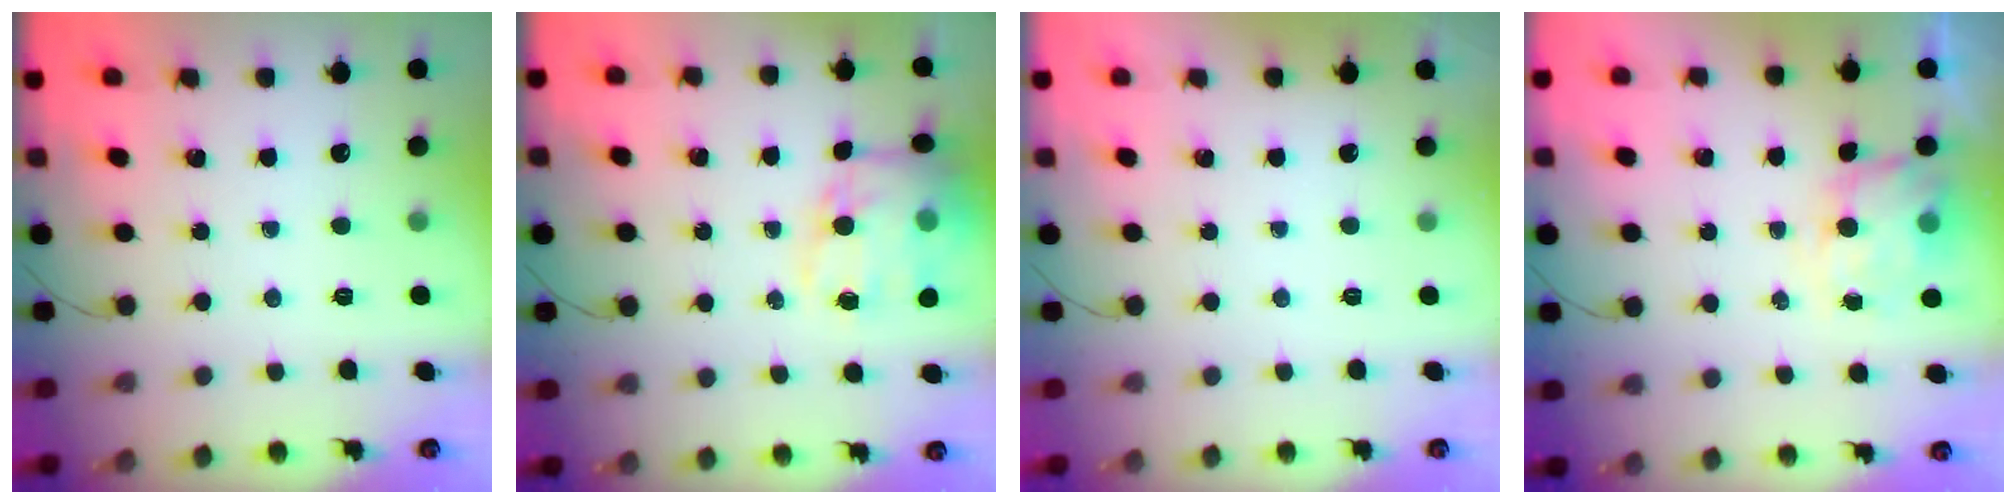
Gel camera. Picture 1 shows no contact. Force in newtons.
{"total": 15.2, "press": 14.8, "slide": 3.5}
{"total": 1.9, "press": 1.9, "slide": 0.3}
{"total": 5.1, "press": 5.0, "slide": 1.3}